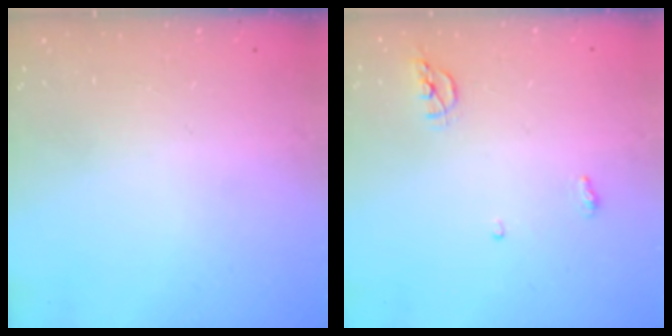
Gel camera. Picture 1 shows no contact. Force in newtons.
{"total": 7.2, "press": 5.3, "slide": 4.9}